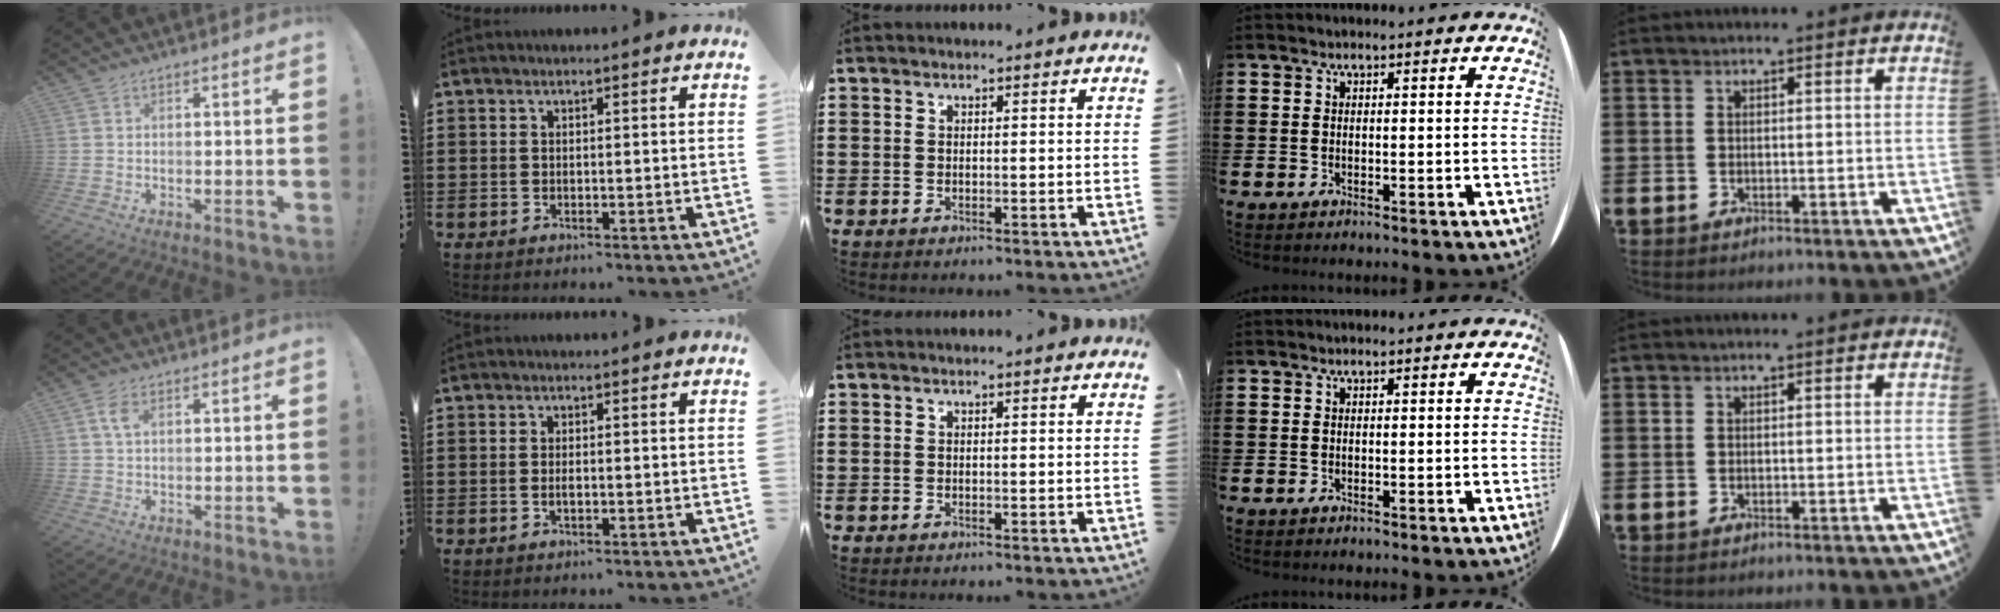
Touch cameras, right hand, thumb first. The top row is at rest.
{"thumb": {"total": 3.9, "force": [1.5, 1.9, 3.1], "torque": [-0.058, 0.002, 0.027]}, "index": {"total": 1.1, "force": [-0.2, 0.3, 1.1], "torque": [-0.020, -0.002, -0.004]}}